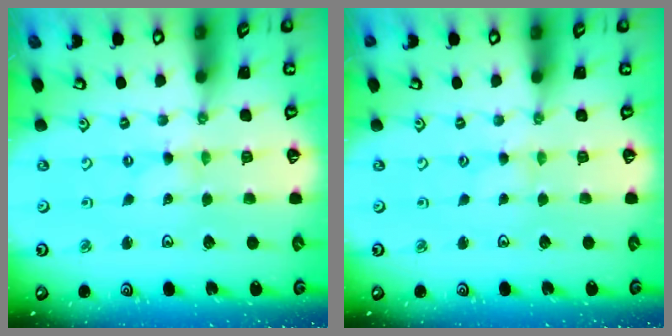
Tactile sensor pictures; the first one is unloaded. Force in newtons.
{"total": 1.1, "press": 1.1, "slide": 0.2}